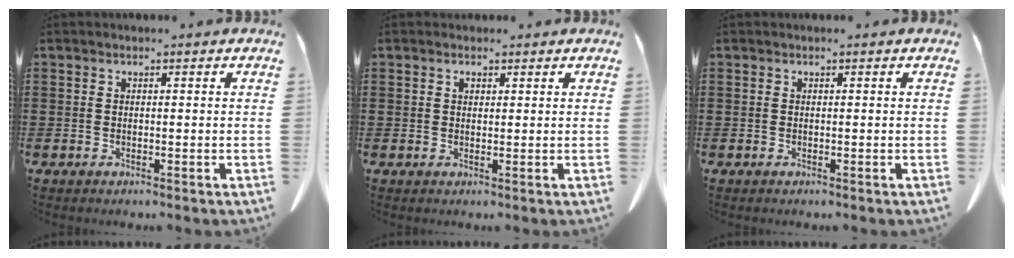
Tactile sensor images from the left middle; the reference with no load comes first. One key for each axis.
{"total": 1.1, "fx": 0.7, "fy": 0.6, "fz": 0.5, "tx": -0.005, "ty": -0.001, "tz": 0.012}
{"total": 0.0}